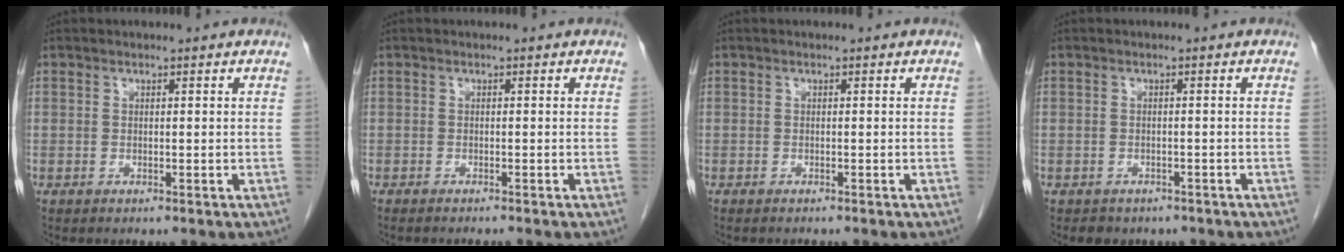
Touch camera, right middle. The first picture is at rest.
{"total": 2.2, "force": [-2.0, -0.2, 0.9], "torque": [-0.010, -0.002, -0.030]}
{"total": 1.3, "force": [-1.2, 0.3, 0.4], "torque": [-0.008, -0.003, -0.016]}
{"total": 3.4, "force": [-2.4, 2.4, 0.7], "torque": [-0.007, 0.003, -0.027]}